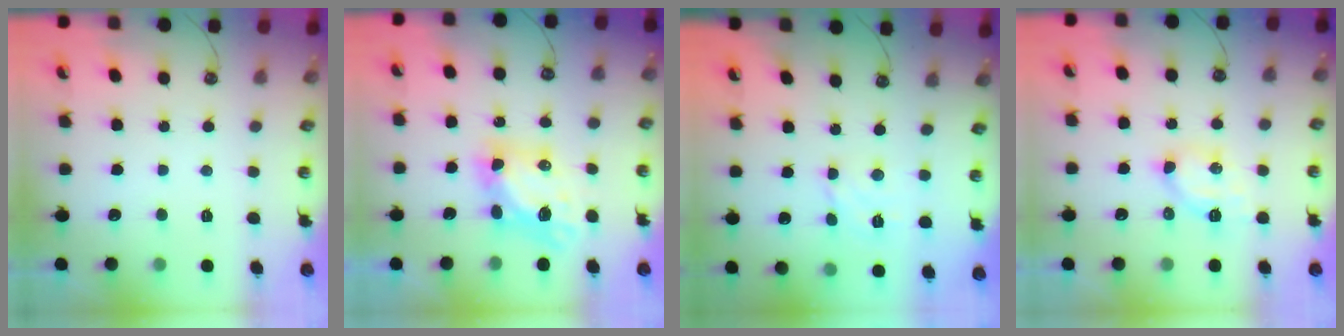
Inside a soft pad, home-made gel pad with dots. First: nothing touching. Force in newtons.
{"total": 7.8, "press": 7.8, "slide": 0.6}
{"total": 4.2, "press": 4.2, "slide": 0.4}
{"total": 6.4, "press": 6.3, "slide": 0.4}